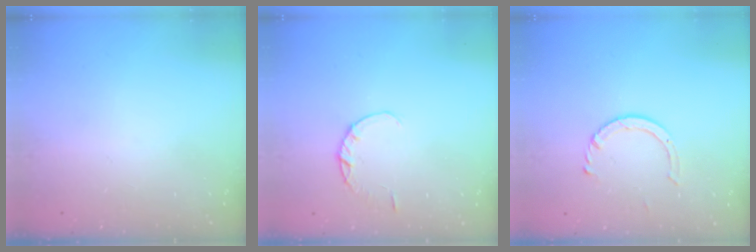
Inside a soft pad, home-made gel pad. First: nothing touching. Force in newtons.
{"total": 1.8, "press": 1.8, "slide": 0.3}
{"total": 4.6, "press": 4.5, "slide": 0.5}